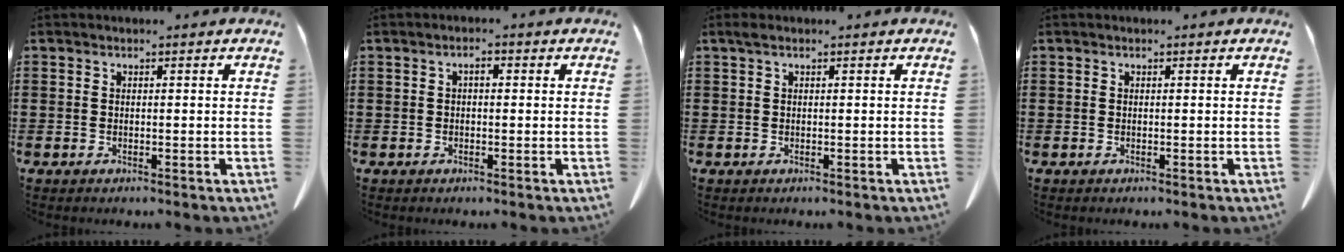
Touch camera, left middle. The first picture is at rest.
{"total": 1.6, "force": [-0.2, 0.7, 1.4], "torque": [-0.030, 0.002, -0.004]}
{"total": 0.7, "force": [0.3, 0.1, 0.6], "torque": [-0.014, 0.001, 0.005]}
{"total": 0.0}